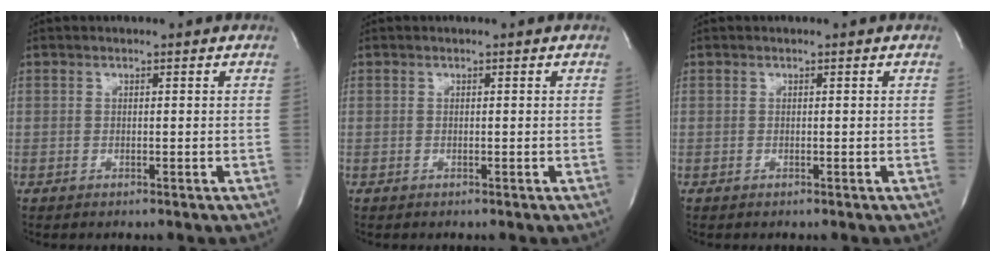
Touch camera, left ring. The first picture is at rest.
{"total": 0.0}
{"total": 0.0}